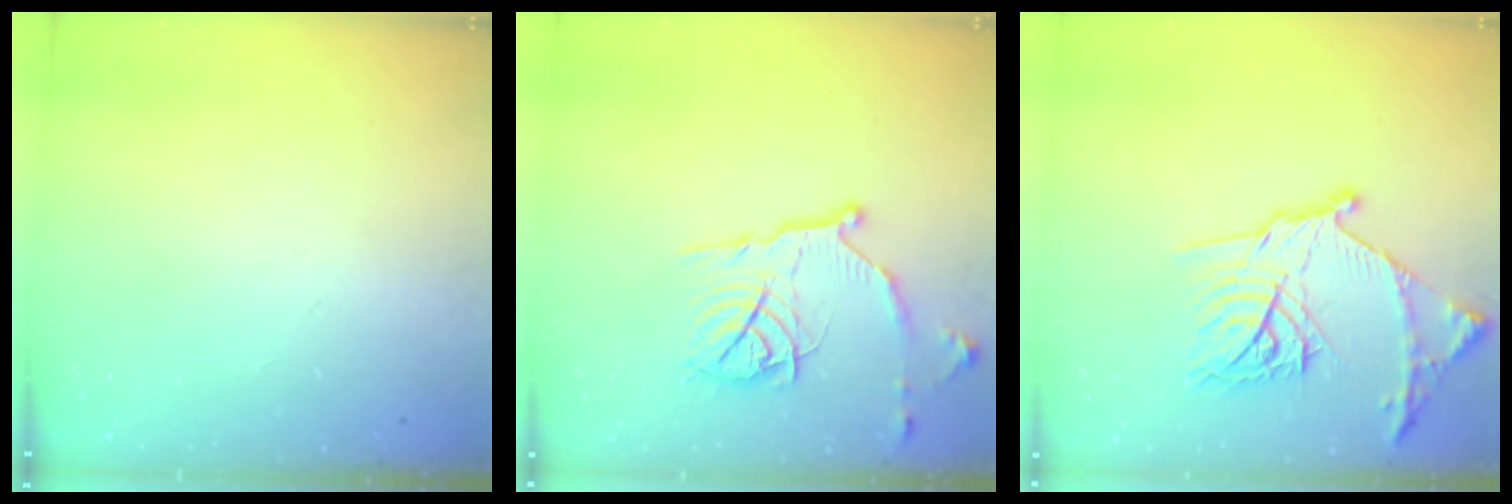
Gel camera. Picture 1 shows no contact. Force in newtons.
{"total": 14.6, "press": 14.5, "slide": 1.3}
{"total": 21.1, "press": 21.0, "slide": 1.2}